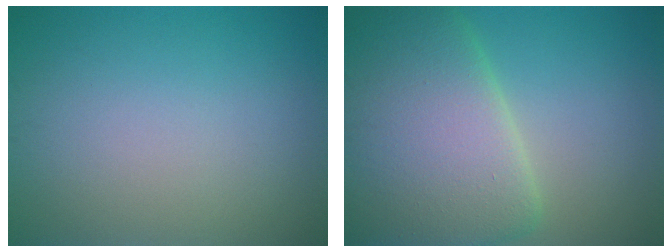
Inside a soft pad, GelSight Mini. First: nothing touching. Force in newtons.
{"total": 11.8, "press": 11.7, "slide": 0.5}